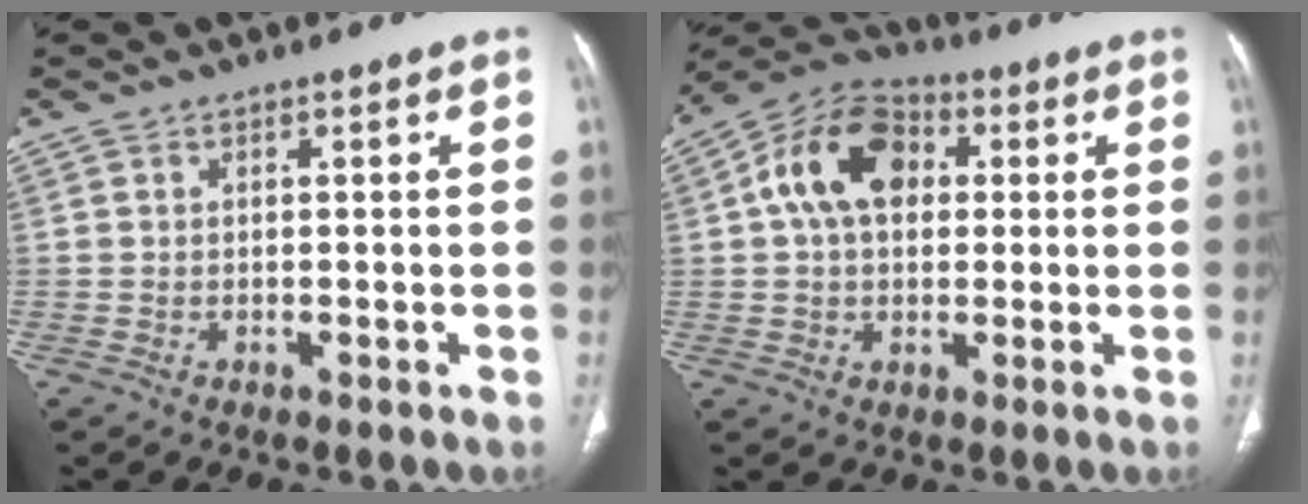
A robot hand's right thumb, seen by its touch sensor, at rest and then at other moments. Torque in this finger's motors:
{"motor_torque": [0.61, 0.68, 0.28, -0.16, 0.10]}